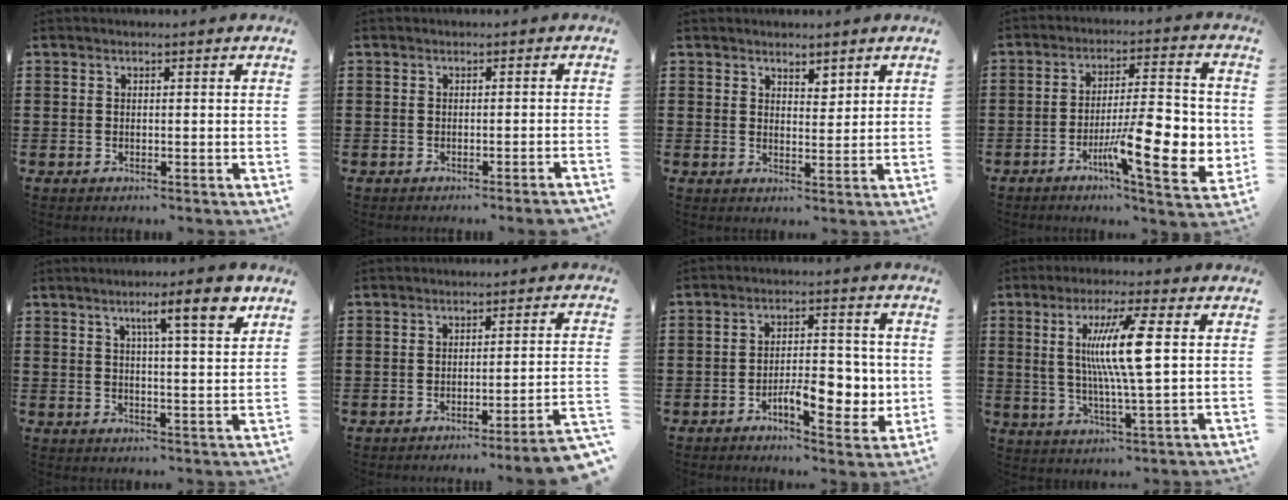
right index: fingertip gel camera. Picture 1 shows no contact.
{"total": 1.0, "force": [-0.8, -0.2, 0.5], "torque": [-0.010, -0.002, -0.016]}
{"total": 2.5, "force": [2.2, 1.1, 0.2], "torque": [-0.002, 0.004, 0.042]}
{"total": 13.6, "force": [-3.7, 3.8, 12.6], "torque": [-0.193, -0.008, -0.062]}
{"total": 7.6, "force": [4.4, 0.5, 6.1], "torque": [-0.098, -0.009, 0.065]}
{"total": 3.6, "force": [-2.8, -0.5, 2.2], "torque": [-0.040, -0.016, -0.055]}
{"total": 8.1, "force": [-2.2, 3.8, 6.8], "torque": [-0.085, 0.002, -0.038]}
{"total": 10.8, "force": [2.2, 0.8, 10.6], "torque": [-0.209, 0.003, 0.027]}